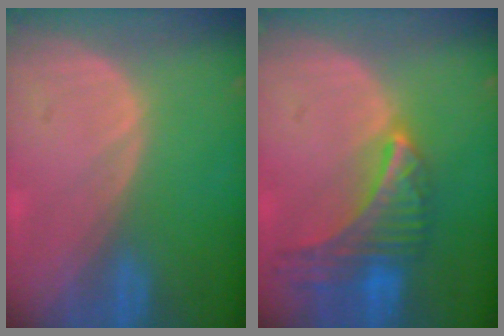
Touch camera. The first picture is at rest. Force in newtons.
{"total": 9.0, "press": 7.9, "slide": 4.3}